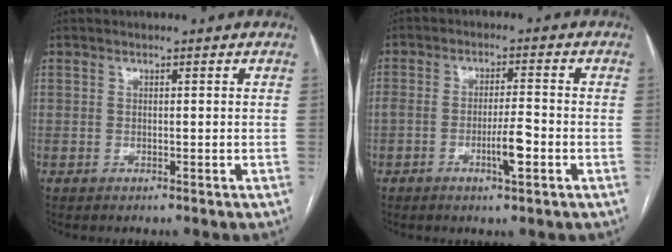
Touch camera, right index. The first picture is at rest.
{"total": 5.1, "force": [-2.0, 0.6, 4.7], "torque": [-0.087, 0.001, -0.033]}